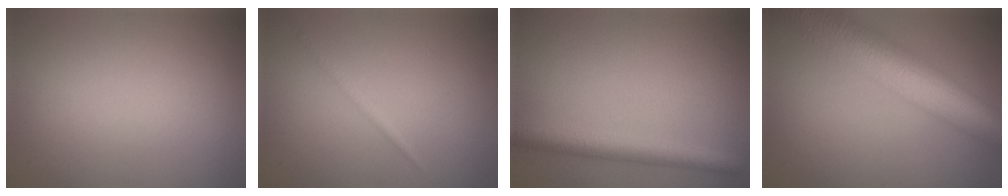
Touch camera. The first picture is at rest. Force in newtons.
{"total": 0.7, "press": 0.7, "slide": 0.1}
{"total": 3.9, "press": 3.9, "slide": 0.2}
{"total": 11.5, "press": 11.5, "slide": 0.5}